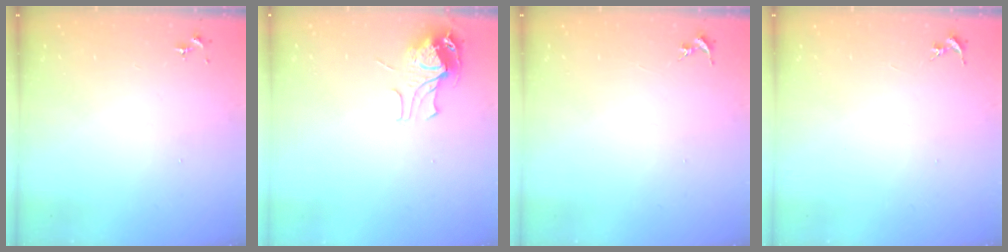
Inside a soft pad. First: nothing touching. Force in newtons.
{"total": 9.5, "press": 9.5, "slide": 1.1}
{"total": 0.0}
{"total": 0.0}